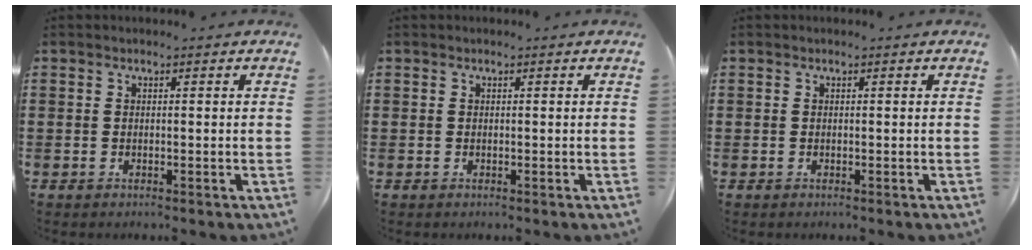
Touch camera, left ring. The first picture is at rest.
{"total": 0.0}
{"total": 0.0}